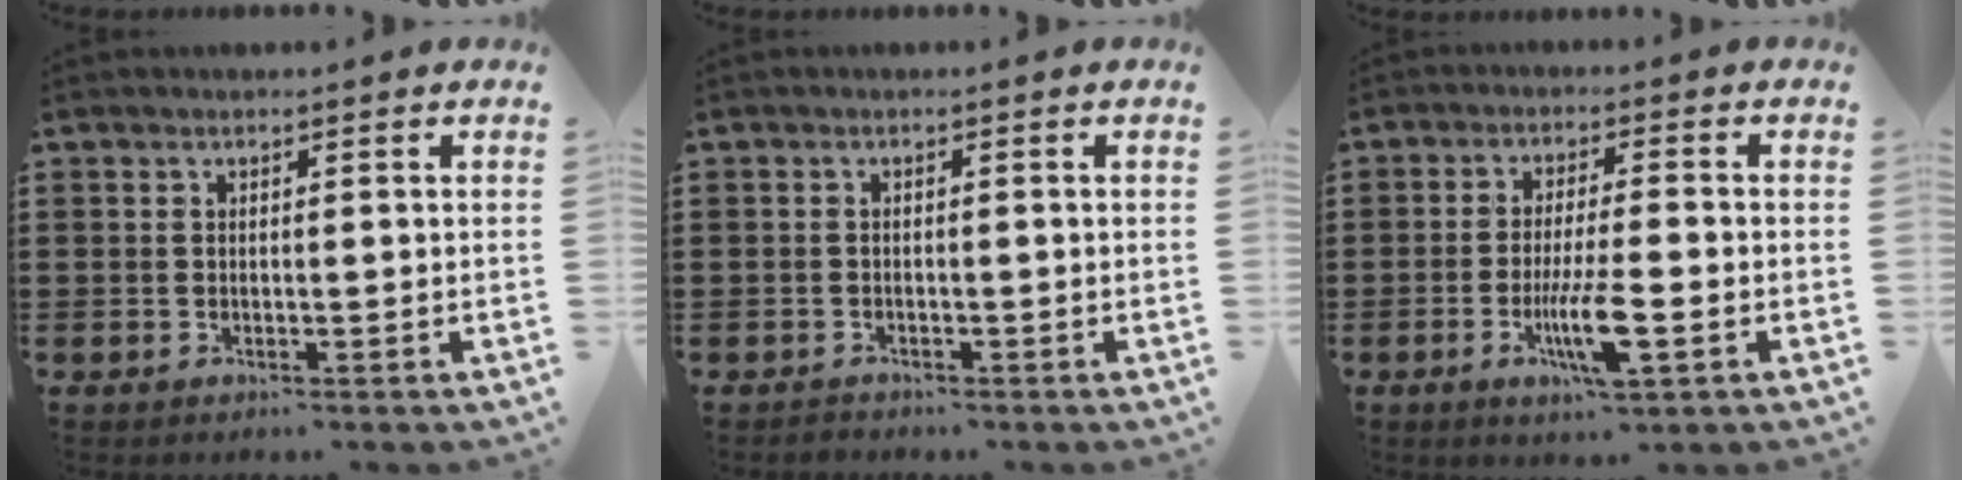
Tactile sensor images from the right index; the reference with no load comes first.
{"total": 1.0, "force": [-1.0, 0.2, 0.0], "torque": [-0.003, 0.001, -0.021]}
{"total": 8.1, "force": [-2.8, 1.4, 7.5], "torque": [-0.146, -0.017, -0.050]}